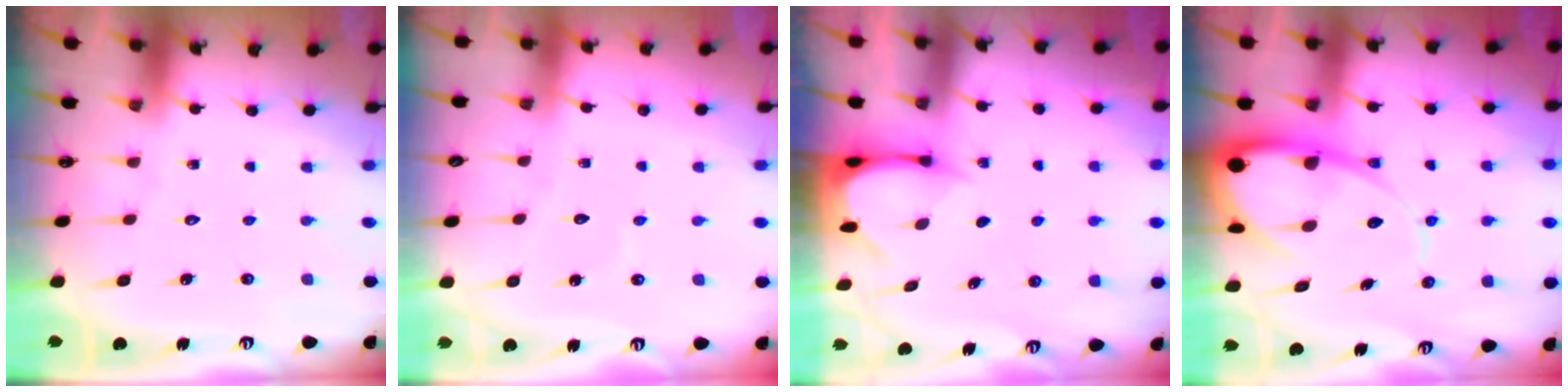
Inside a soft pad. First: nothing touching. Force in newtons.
{"total": 2.4, "press": 2.4, "slide": 0.2}
{"total": 3.7, "press": 3.6, "slide": 0.3}
{"total": 14.0, "press": 13.9, "slide": 1.7}